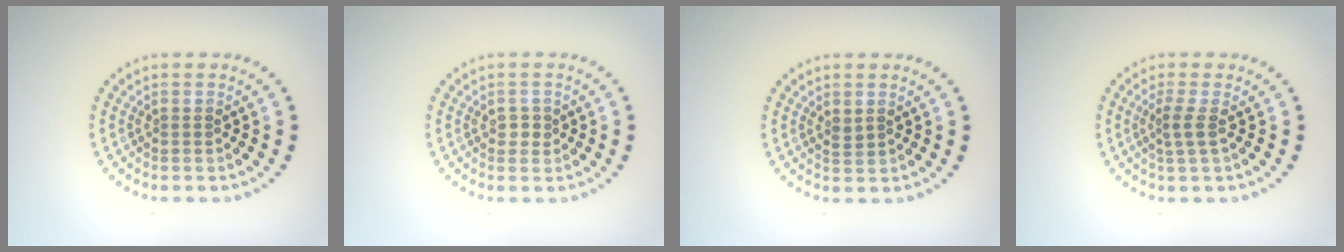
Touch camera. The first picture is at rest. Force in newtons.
{"total": 1.2, "press": 1.2, "slide": 0.3}
{"total": 0.8, "press": 0.7, "slide": 0.4}
{"total": 1.6, "press": 1.2, "slide": 1.0}